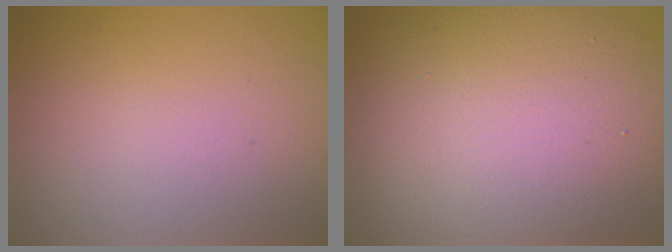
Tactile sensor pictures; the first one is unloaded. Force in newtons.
{"total": 13.0, "press": 13.0, "slide": 0.9}